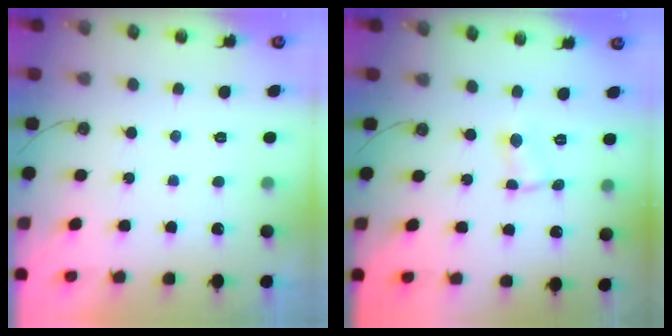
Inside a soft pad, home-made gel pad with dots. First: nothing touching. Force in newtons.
{"total": 1.3, "press": 1.3, "slide": 0.2}